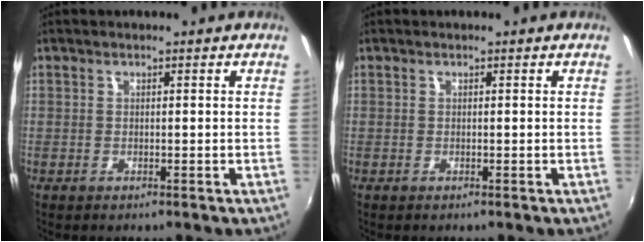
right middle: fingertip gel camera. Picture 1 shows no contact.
{"total": 0.0}